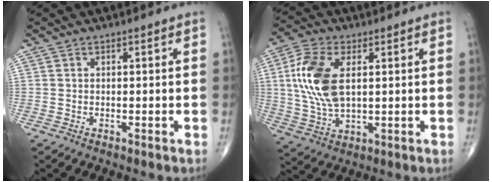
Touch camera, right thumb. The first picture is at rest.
{"total": 12.9, "force": [2.4, 6.9, 10.7], "torque": [-0.225, -0.002, 0.047]}